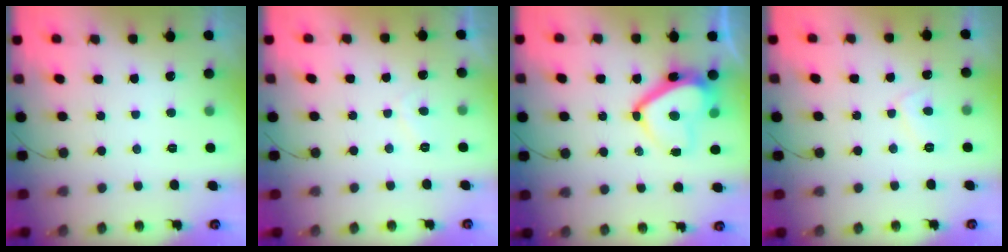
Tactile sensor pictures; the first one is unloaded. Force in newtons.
{"total": 1.1, "press": 0.9, "slide": 0.6}
{"total": 12.6, "press": 12.6, "slide": 1.2}
{"total": 4.8, "press": 4.8, "slide": 0.5}